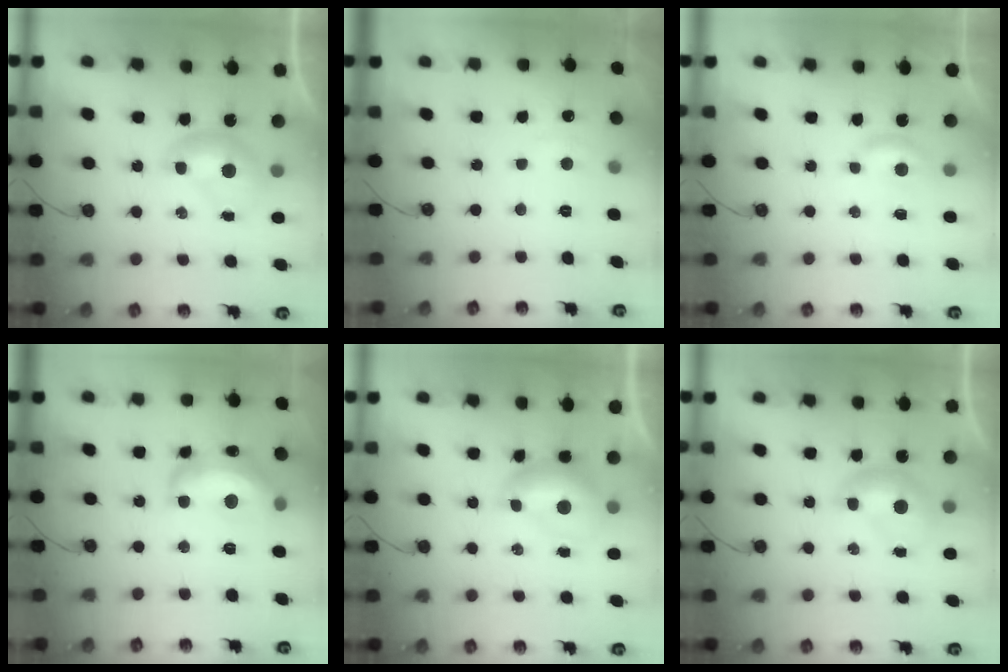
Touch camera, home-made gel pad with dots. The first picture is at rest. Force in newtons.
{"total": 2.6, "press": 2.5, "slide": 0.5}
{"total": 2.6, "press": 2.6, "slide": 0.4}
{"total": 9.0, "press": 8.9, "slide": 0.9}
{"total": 0.0}
{"total": 0.0}